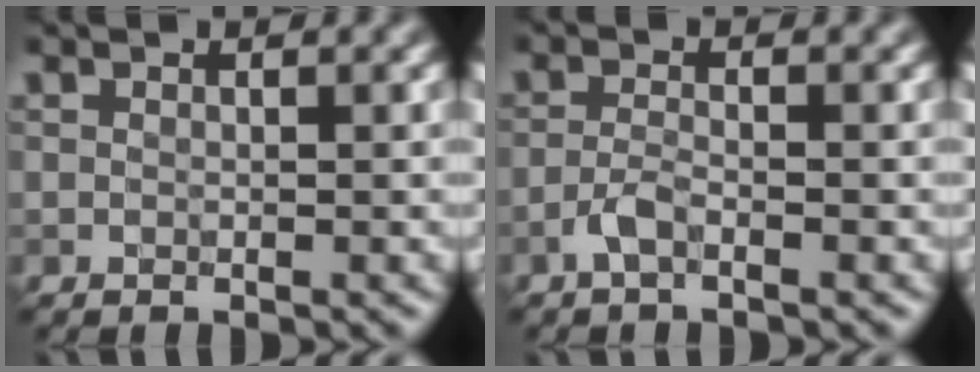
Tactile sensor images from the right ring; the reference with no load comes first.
{"total": 1.6, "force": [-1.0, 0.5, 1.2], "torque": [-0.027, 0.003, -0.024]}